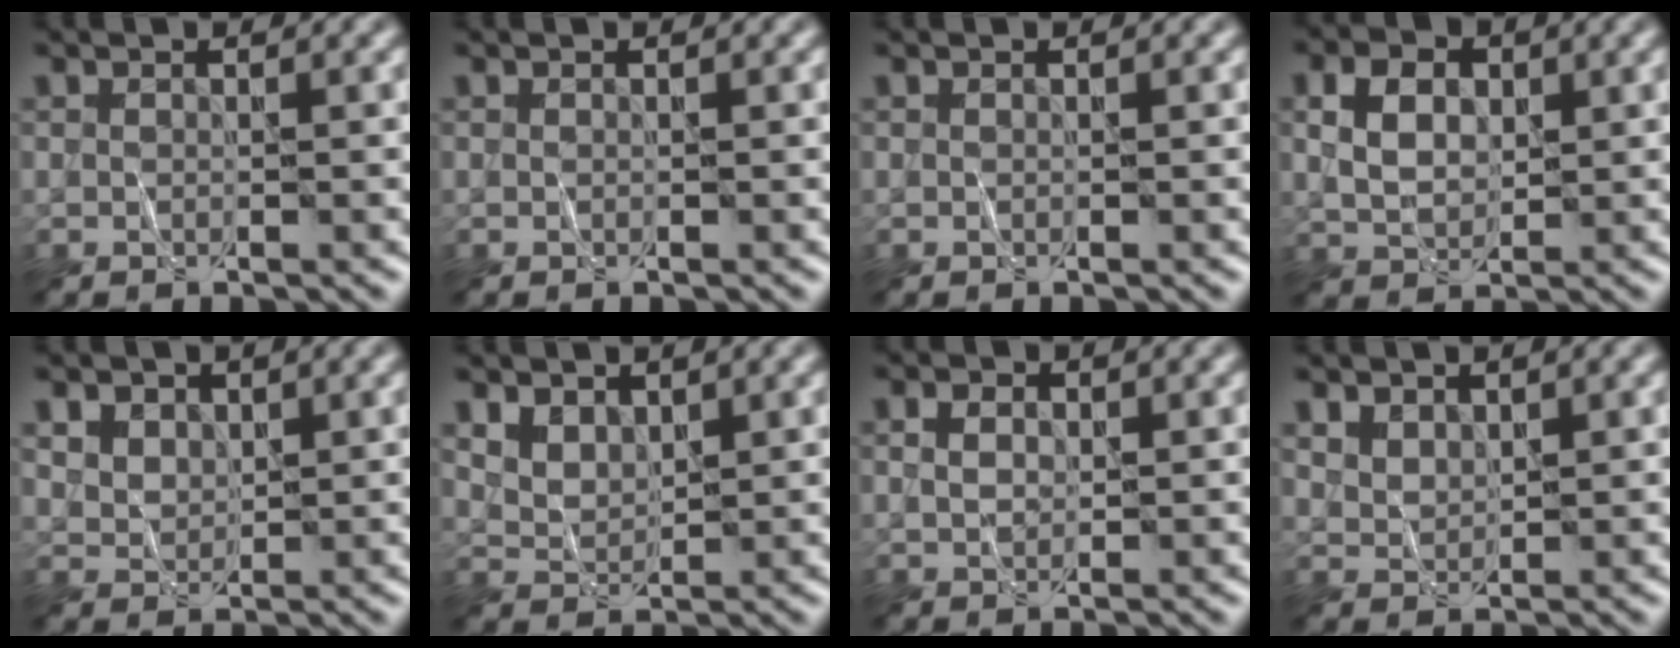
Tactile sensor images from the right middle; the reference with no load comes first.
{"total": 0.0}
{"total": 0.0}
{"total": 4.0, "force": [1.0, 2.8, 2.7], "torque": [-0.053, 0.005, 0.018]}
{"total": 4.4, "force": [2.6, 2.9, 2.1], "torque": [-0.064, 0.009, 0.051]}
{"total": 3.0, "force": [1.8, 1.9, 1.4], "torque": [-0.037, -0.004, 0.041]}
{"total": 2.0, "force": [0.5, 1.4, 1.3], "torque": [-0.022, 0.003, 0.009]}
{"total": 2.1, "force": [1.4, 1.3, 0.8], "torque": [-0.024, -0.004, 0.035]}